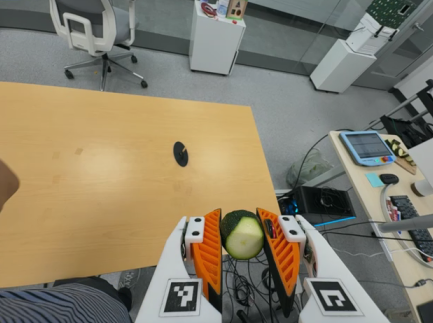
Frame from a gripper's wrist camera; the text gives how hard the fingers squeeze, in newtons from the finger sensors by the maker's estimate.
{"total": 9.7, "left": 9.0, "right": 10.3}